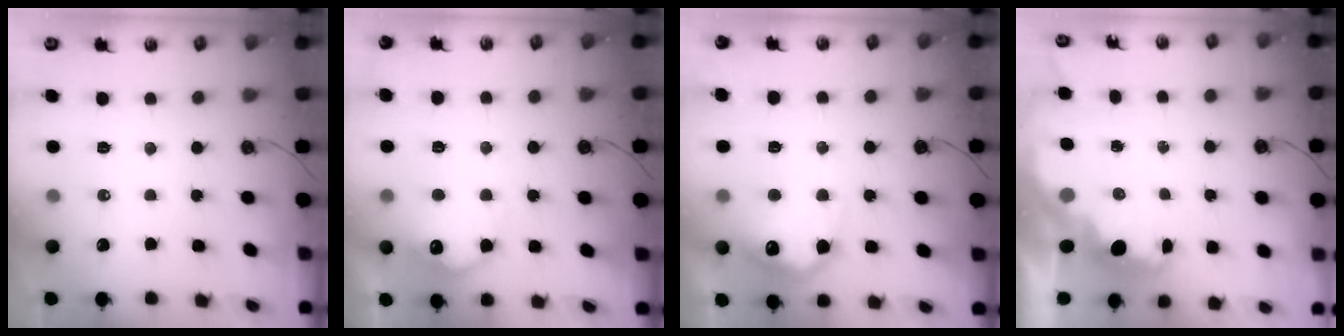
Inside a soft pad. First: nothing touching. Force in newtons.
{"total": 12.3, "press": 12.3, "slide": 0.8}
{"total": 16.4, "press": 16.4, "slide": 1.2}
{"total": 2.6, "press": 2.6, "slide": 0.4}